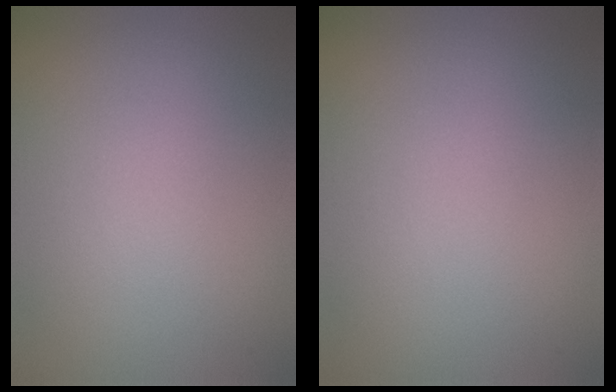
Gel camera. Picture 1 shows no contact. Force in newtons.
{"total": 0.0}